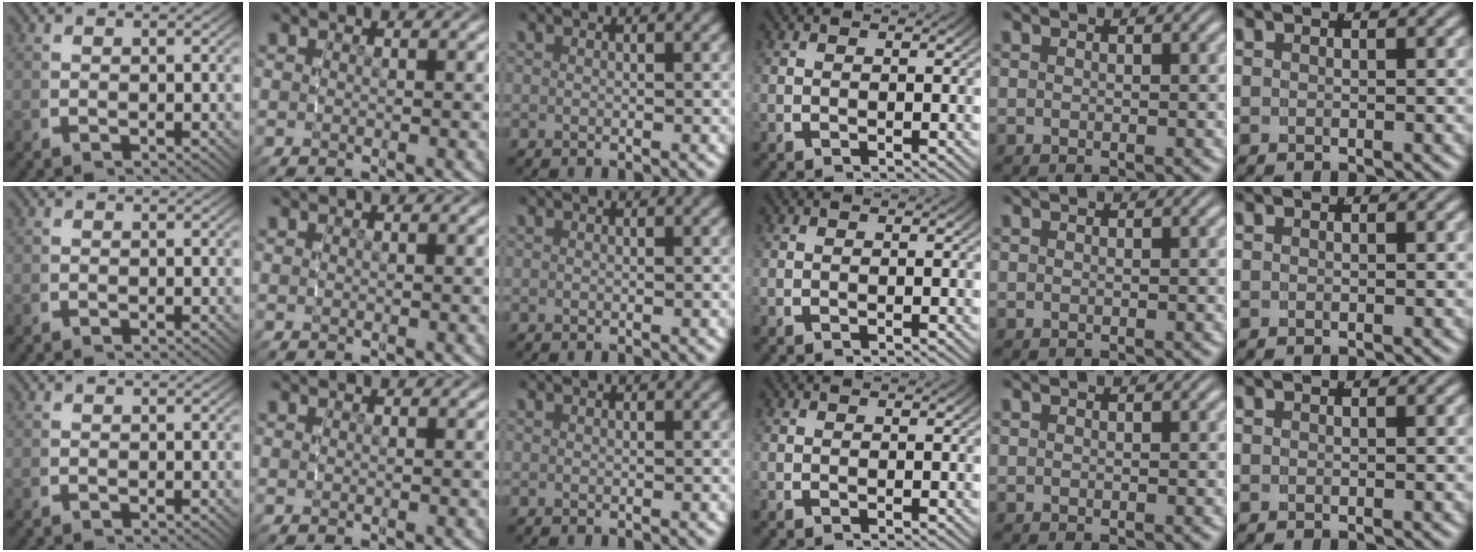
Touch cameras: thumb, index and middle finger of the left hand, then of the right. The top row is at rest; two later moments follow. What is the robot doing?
{"motion": "reach", "object": "paper towel"}